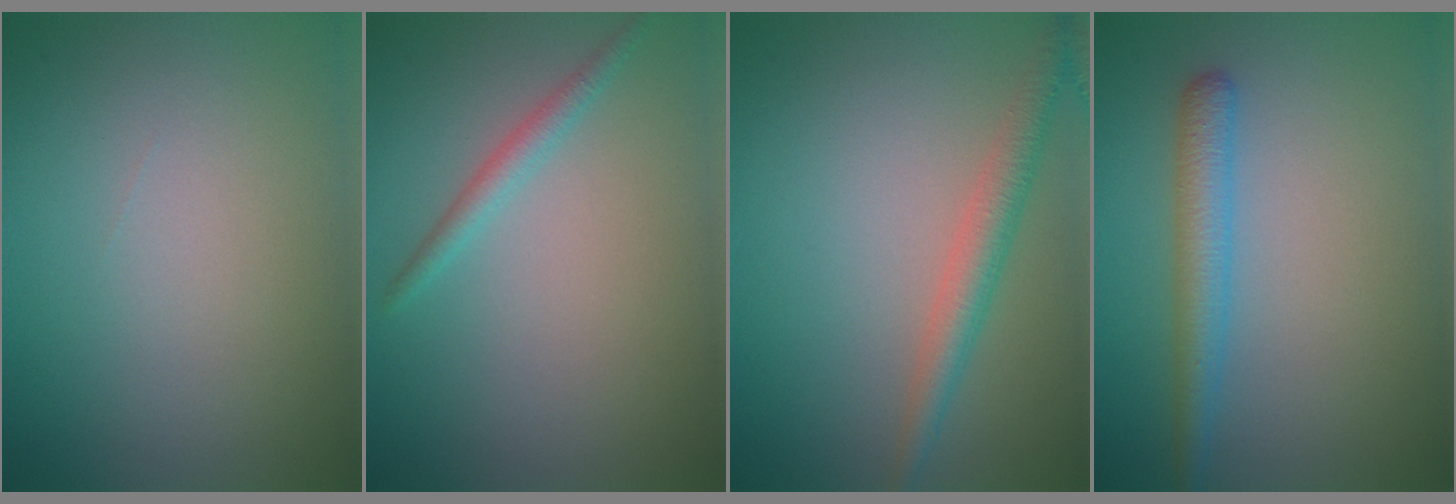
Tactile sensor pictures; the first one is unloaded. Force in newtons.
{"total": 1.6, "press": 1.6, "slide": 0.1}
{"total": 2.9, "press": 2.9, "slide": 0.1}
{"total": 3.0, "press": 3.0, "slide": 0.2}